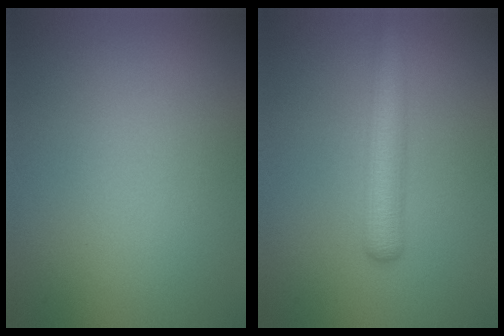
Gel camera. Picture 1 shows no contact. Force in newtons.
{"total": 3.8, "press": 3.8, "slide": 0.0}